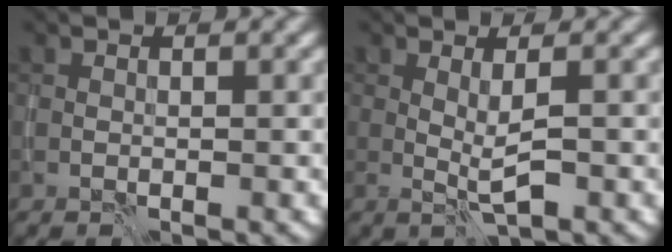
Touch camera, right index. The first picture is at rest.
{"total": 2.0, "force": [0.0, 0.2, 1.9], "torque": [-0.038, -0.005, 0.003]}